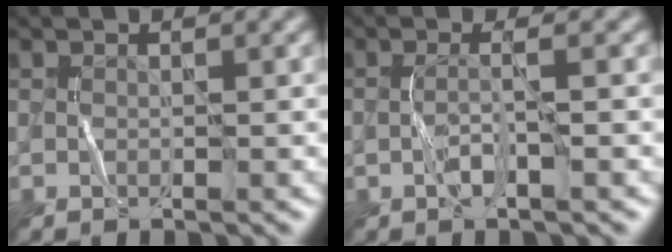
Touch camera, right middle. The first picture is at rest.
{"total": 1.8, "force": [-0.5, 0.2, 1.7], "torque": [-0.033, 0.005, -0.014]}